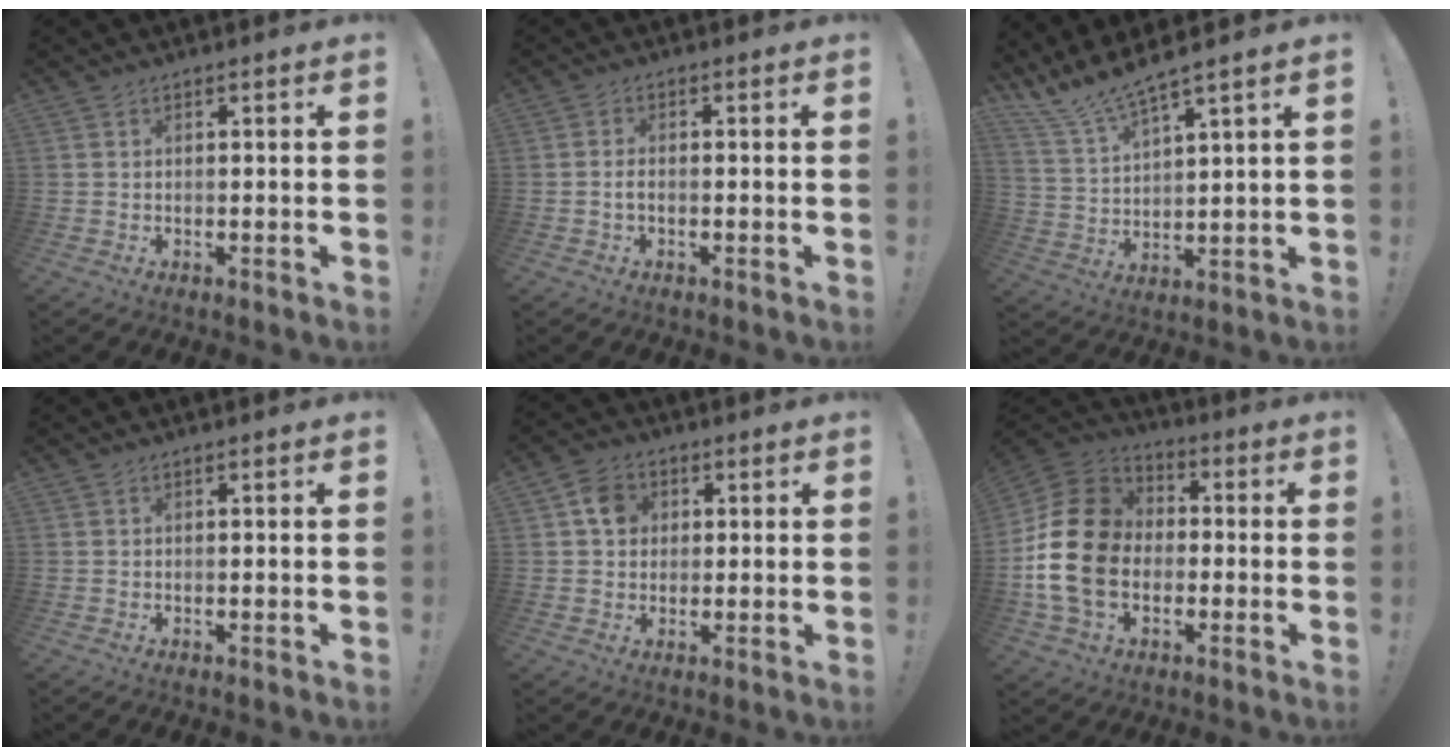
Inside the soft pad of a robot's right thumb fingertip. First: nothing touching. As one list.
[{"total": 1.9, "force": [-0.8, 0.8, 1.6], "torque": [-0.033, 0.009, -0.012]}, {"total": 8.6, "force": [7.8, 0.2, 3.5], "torque": [-0.088, -0.048, 0.141]}, {"total": 0.0}, {"total": 7.0, "force": [2.0, 6.1, 2.8], "torque": [-0.037, 0.005, 0.038]}, {"total": 20.9, "force": [-1.4, 16.1, 13.2], "torque": [-0.249, 0.024, -0.015]}]